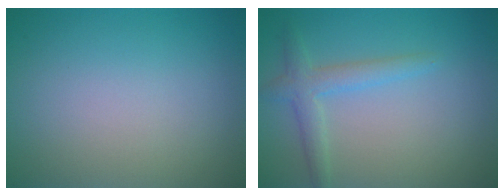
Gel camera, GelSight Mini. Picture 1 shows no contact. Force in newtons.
{"total": 2.5, "press": 2.5, "slide": 0.1}